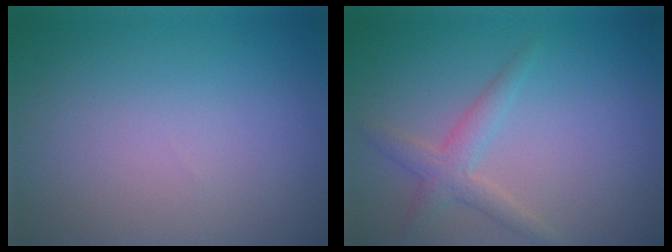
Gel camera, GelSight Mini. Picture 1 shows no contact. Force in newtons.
{"total": 2.4, "press": 2.4, "slide": 0.1}